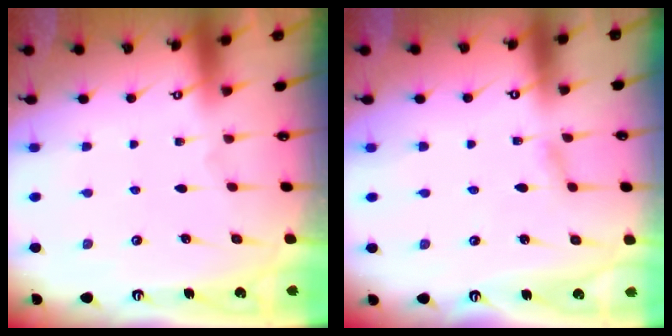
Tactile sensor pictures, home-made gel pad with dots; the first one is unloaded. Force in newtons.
{"total": 2.6, "press": 2.6, "slide": 0.2}